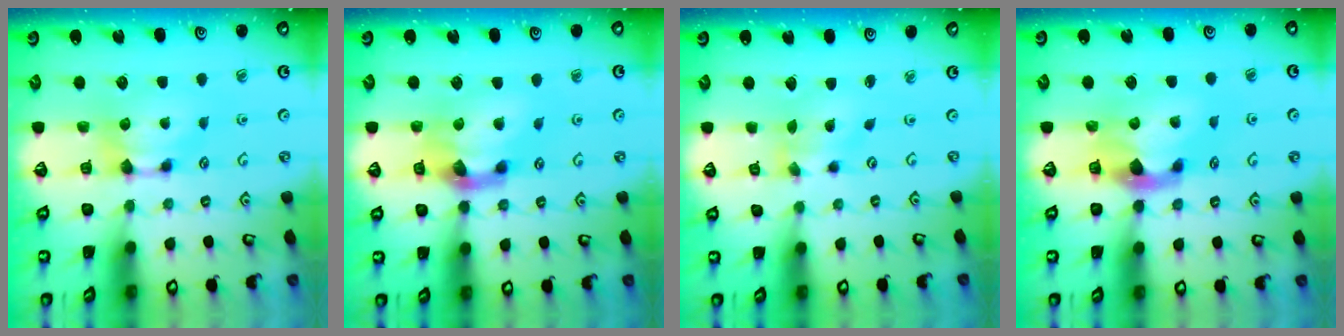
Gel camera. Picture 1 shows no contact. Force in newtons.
{"total": 4.6, "press": 4.2, "slide": 2.1}
{"total": 1.3, "press": 0.6, "slide": 1.1}
{"total": 2.8, "press": 2.5, "slide": 1.3}